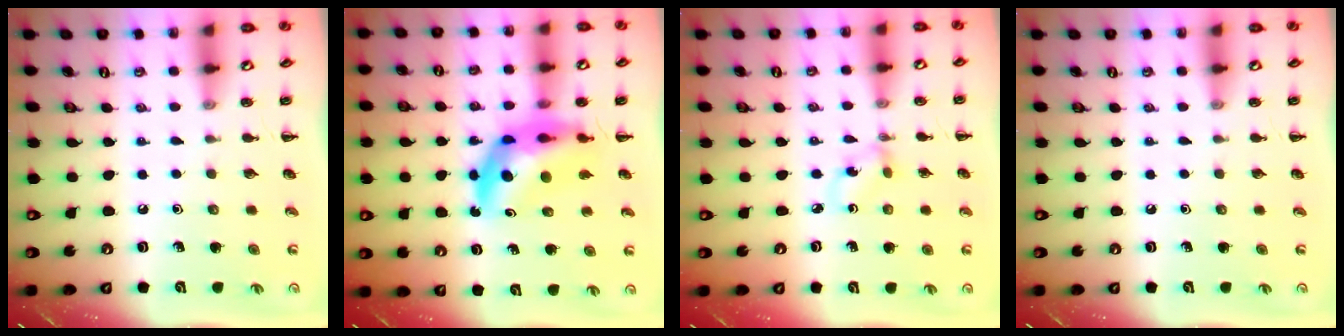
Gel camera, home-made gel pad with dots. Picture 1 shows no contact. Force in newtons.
{"total": 11.4, "press": 10.9, "slide": 3.4}
{"total": 1.6, "press": 1.4, "slide": 0.6}
{"total": 0.0}